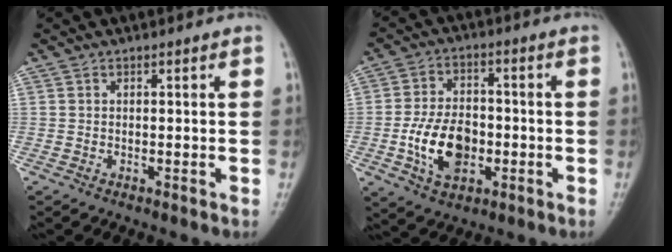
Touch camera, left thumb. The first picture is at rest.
{"total": 11.6, "force": [-2.7, 7.3, 8.5], "torque": [-0.133, 0.013, -0.048]}